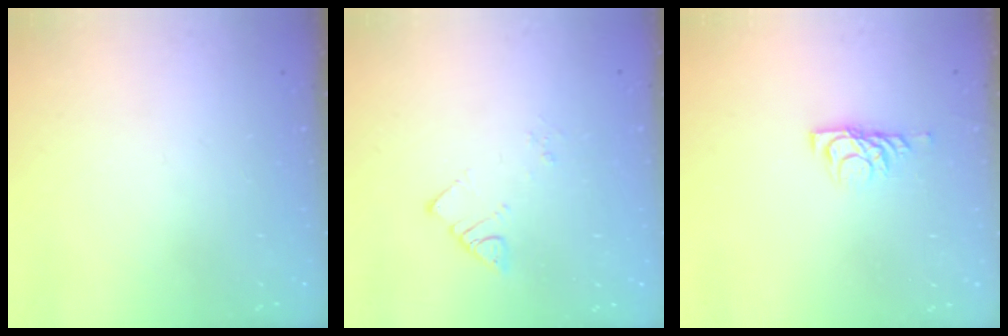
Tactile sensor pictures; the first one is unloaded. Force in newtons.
{"total": 2.6, "press": 2.6, "slide": 0.1}
{"total": 6.2, "press": 6.2, "slide": 0.7}